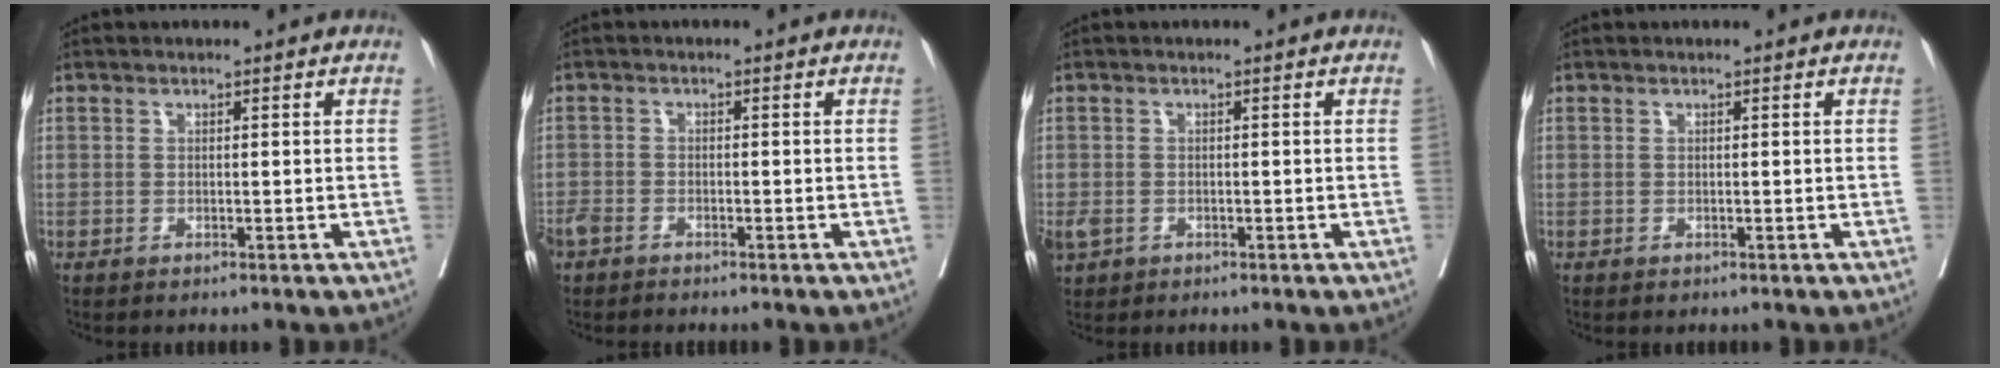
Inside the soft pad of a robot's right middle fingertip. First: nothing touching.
{"total": 3.5, "force": [-2.9, 1.5, 1.3], "torque": [-0.028, -0.004, -0.057]}
{"total": 2.8, "force": [-1.2, 2.1, 1.4], "torque": [-0.035, -0.004, -0.017]}
{"total": 0.0}